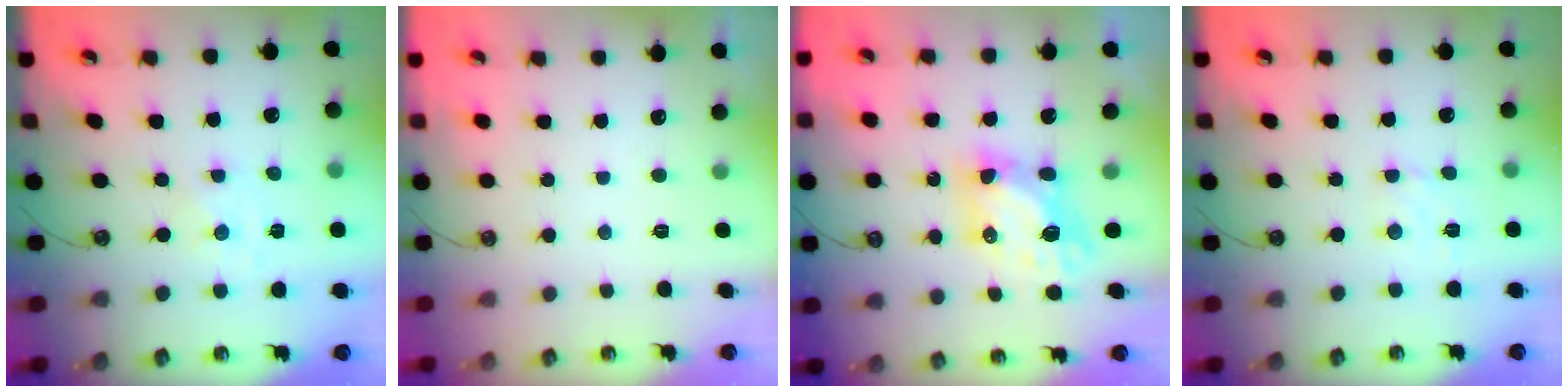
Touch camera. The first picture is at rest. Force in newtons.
{"total": 0.0}
{"total": 7.5, "press": 7.5, "slide": 0.7}
{"total": 2.1, "press": 2.0, "slide": 0.6}